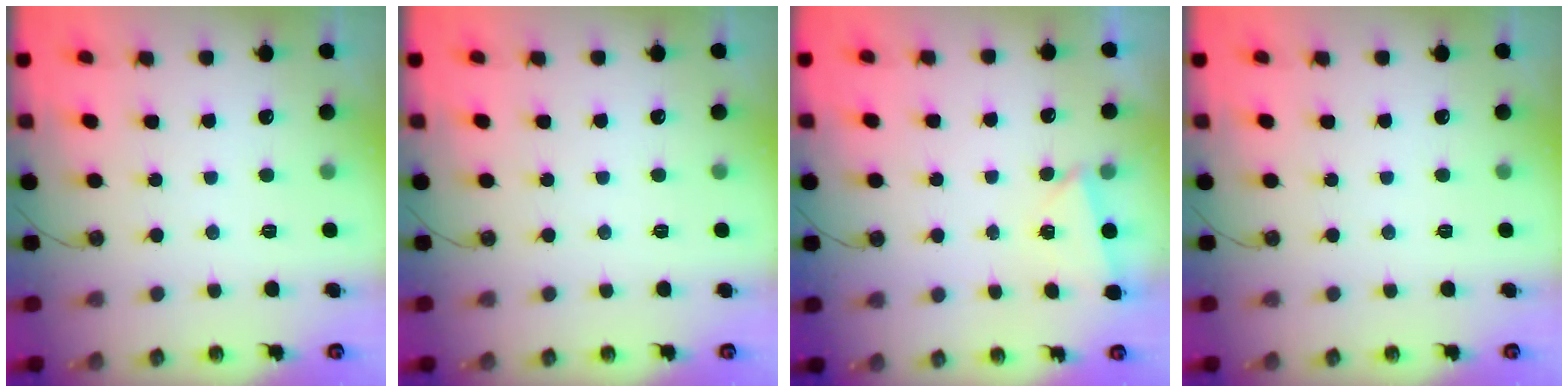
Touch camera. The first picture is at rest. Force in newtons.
{"total": 0.0}
{"total": 2.4, "press": 2.1, "slide": 1.1}
{"total": 0.0}